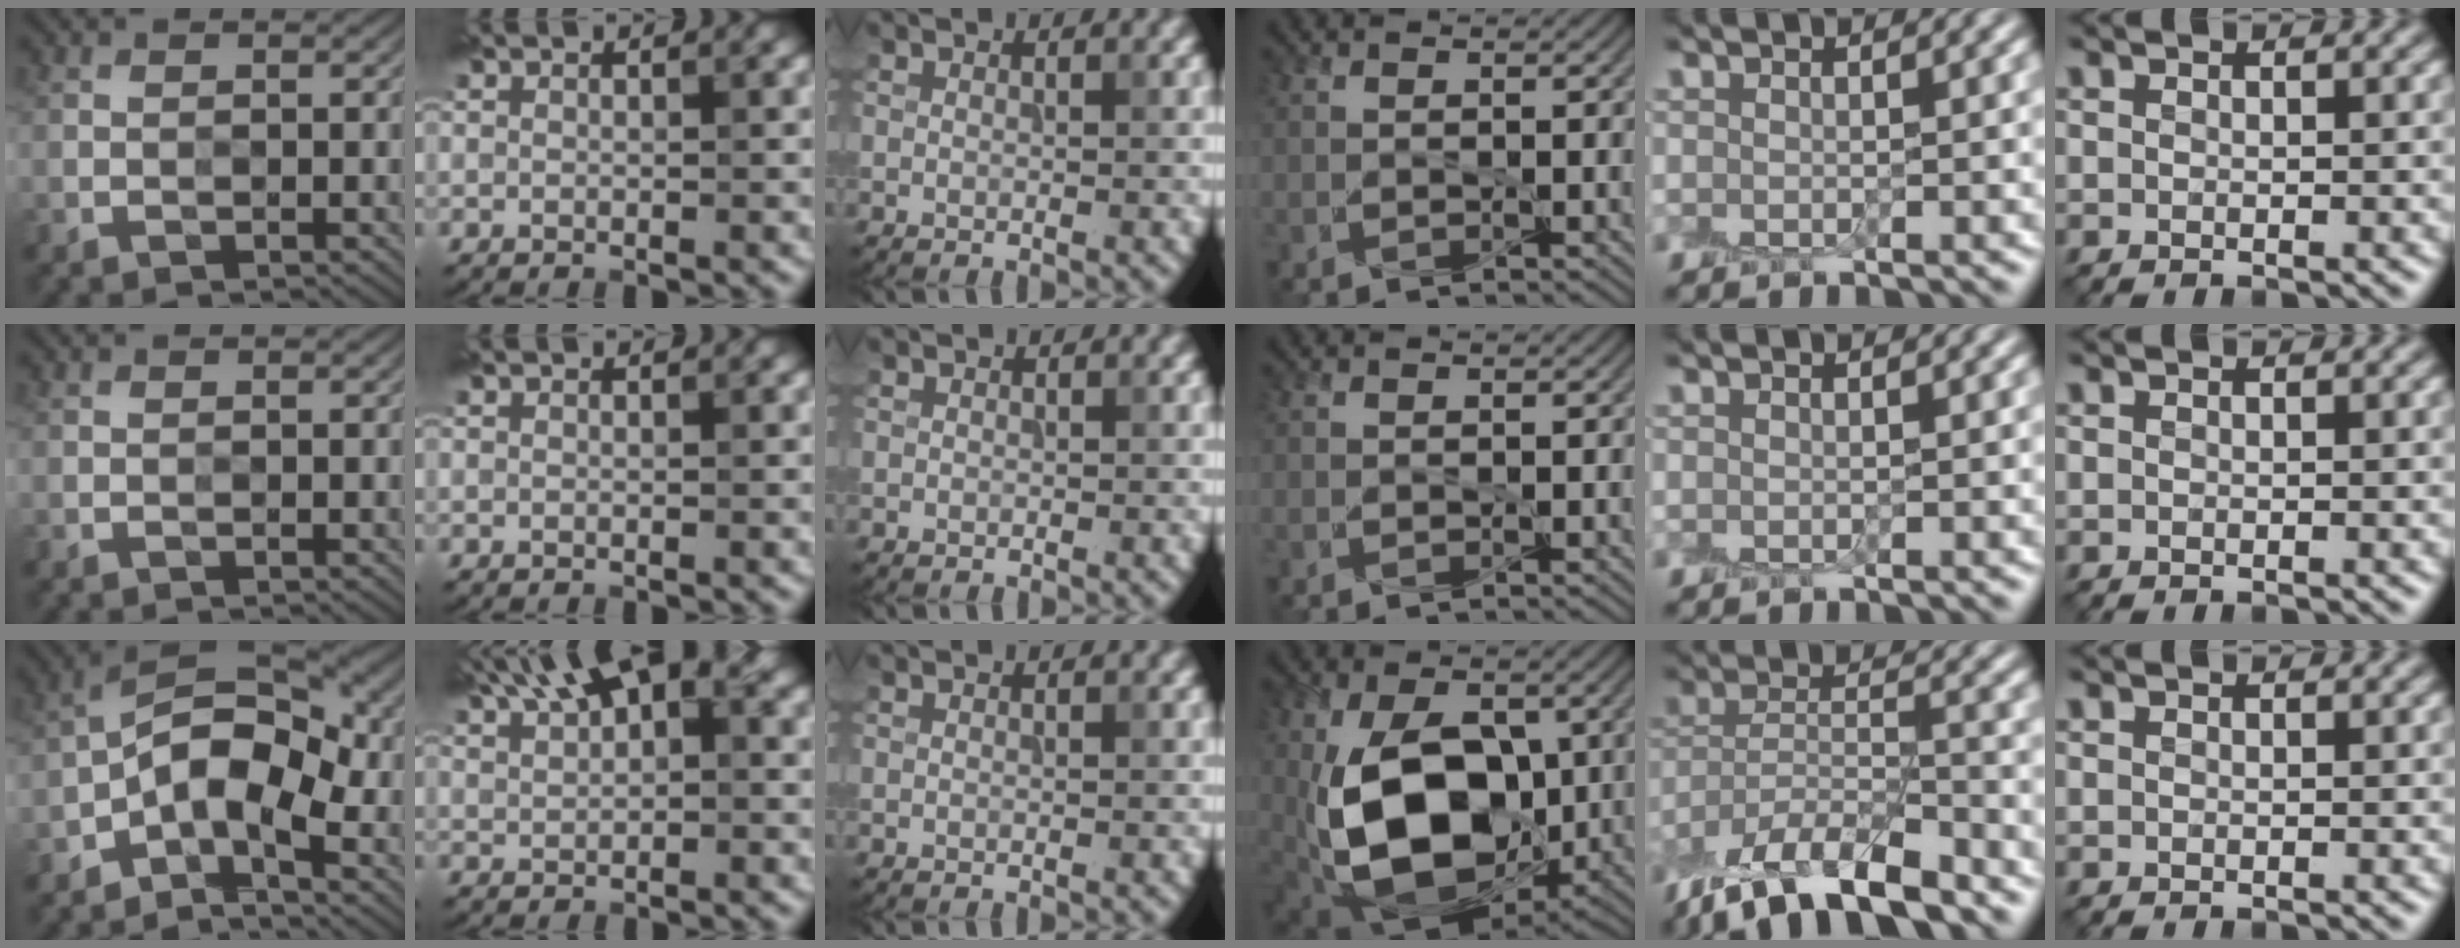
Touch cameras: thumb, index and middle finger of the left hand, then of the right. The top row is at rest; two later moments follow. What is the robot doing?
{"motion": "peel", "object": "plastic screen protector"}